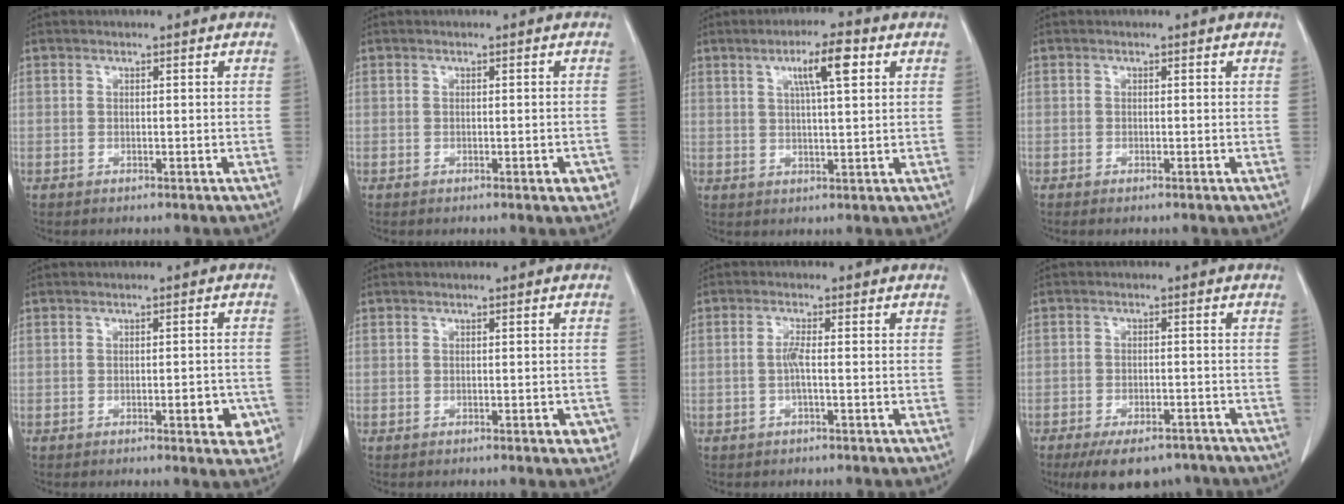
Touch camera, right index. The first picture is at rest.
{"total": 1.8, "force": [-0.9, 0.6, 1.4], "torque": [-0.012, 0.001, -0.010]}
{"total": 6.6, "force": [2.8, 0.6, 6.0], "torque": [-0.105, 0.008, 0.046]}
{"total": 0.6, "force": [-0.4, 0.2, 0.4], "torque": [-0.010, -0.001, -0.006]}
{"total": 4.8, "force": [-1.9, 1.5, 4.1], "torque": [-0.042, -0.001, -0.020]}
{"total": 2.1, "force": [-1.0, 0.7, 1.7], "torque": [-0.013, 0.002, -0.011]}
{"total": 2.0, "force": [-0.3, 0.0, 2.0], "torque": [-0.038, 0.003, -0.006]}
{"total": 10.7, "force": [-8.6, 4.2, 4.6], "torque": [-0.064, -0.004, -0.121]}